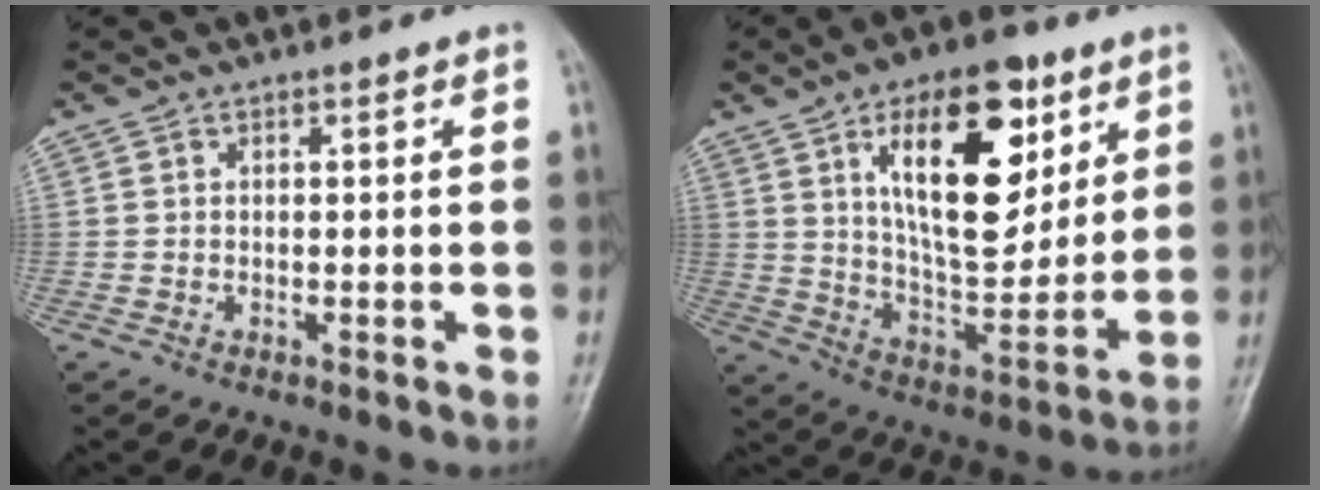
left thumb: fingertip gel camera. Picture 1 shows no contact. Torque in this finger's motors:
{"motor_torque": [0.74, 0.58, 1.75, -1.02, 0.44]}